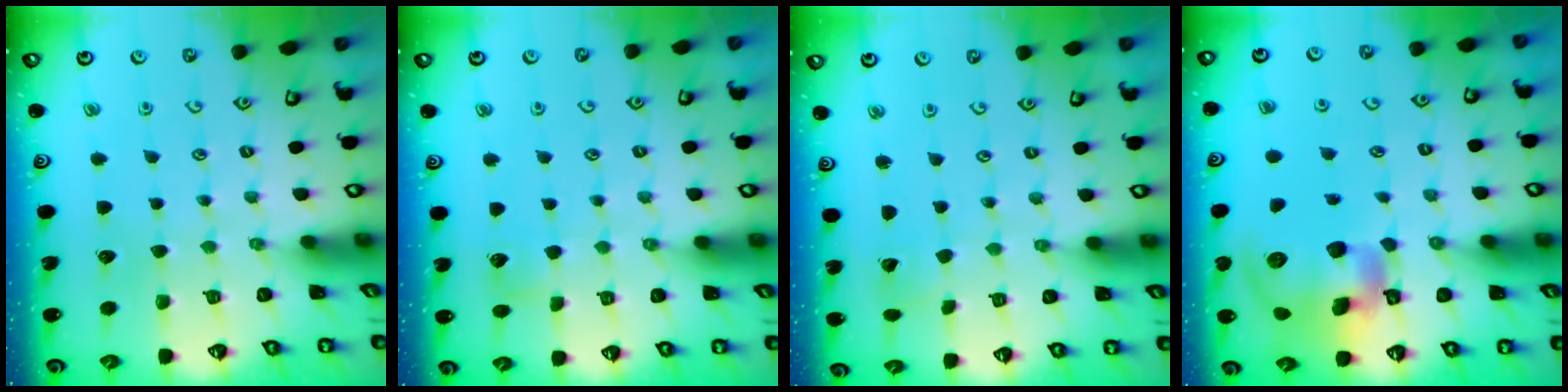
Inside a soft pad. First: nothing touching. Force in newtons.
{"total": 3.8, "press": 3.8, "slide": 0.5}
{"total": 2.7, "press": 2.7, "slide": 0.2}
{"total": 16.9, "press": 16.7, "slide": 3.0}